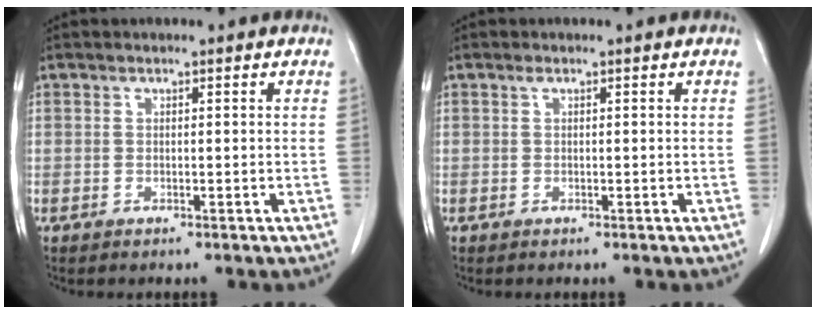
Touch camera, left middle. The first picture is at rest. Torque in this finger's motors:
{"motor_torque": [0.26, -0.15, -0.11, 0.00]}